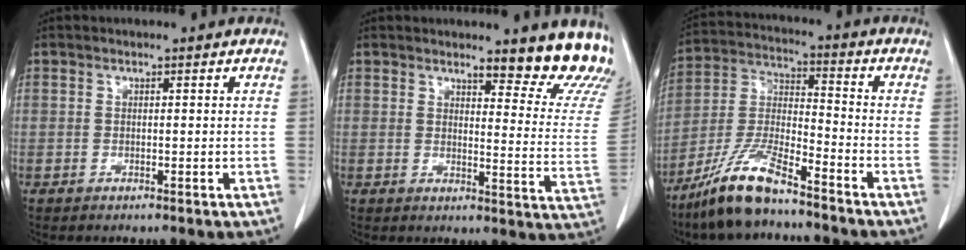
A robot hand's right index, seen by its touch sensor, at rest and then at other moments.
{"total": 12.1, "force": [11.2, 1.4, 4.2], "torque": [-0.019, -0.087, 0.104]}
{"total": 11.6, "force": [-8.9, 1.9, 7.2], "torque": [-0.157, -0.014, -0.176]}